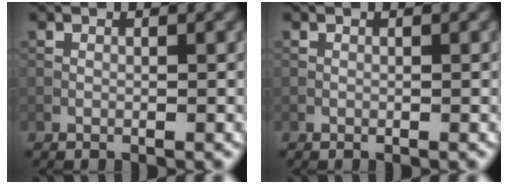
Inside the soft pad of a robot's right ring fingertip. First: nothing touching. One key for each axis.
{"total": 0.0}